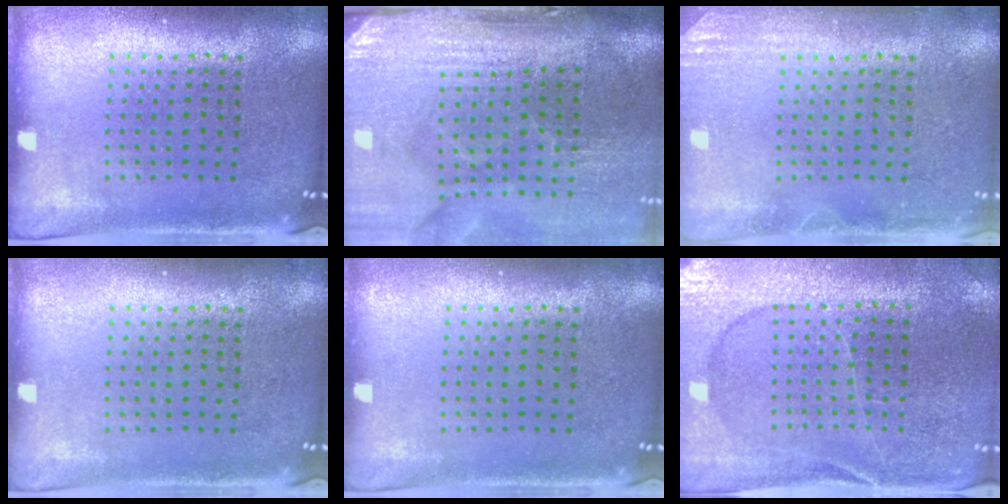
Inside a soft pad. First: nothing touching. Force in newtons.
{"total": 4.7, "press": 3.9, "slide": 2.5}
{"total": 2.0, "press": 2.0, "slide": 0.4}
{"total": 0.0}
{"total": 0.0}
{"total": 1.5, "press": 1.5, "slide": 0.2}